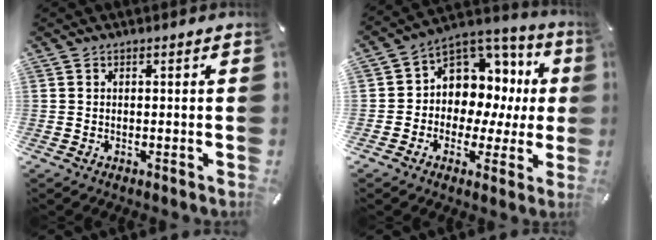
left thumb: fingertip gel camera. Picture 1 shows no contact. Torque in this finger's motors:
{"motor_torque": [1.63, 1.69, 0.35, 0.19, 0.09]}